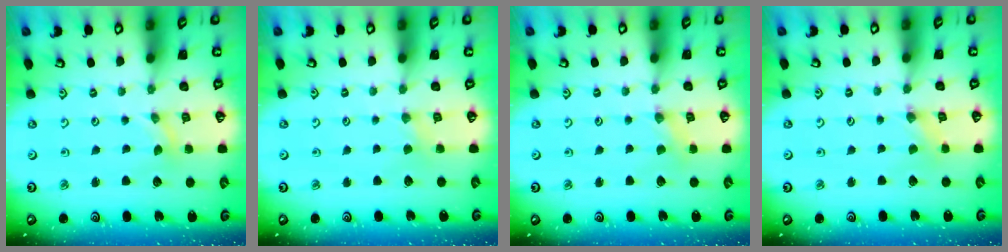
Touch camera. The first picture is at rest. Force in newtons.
{"total": 1.2, "press": 1.2, "slide": 0.3}
{"total": 1.0, "press": 1.0, "slide": 0.2}
{"total": 0.0}